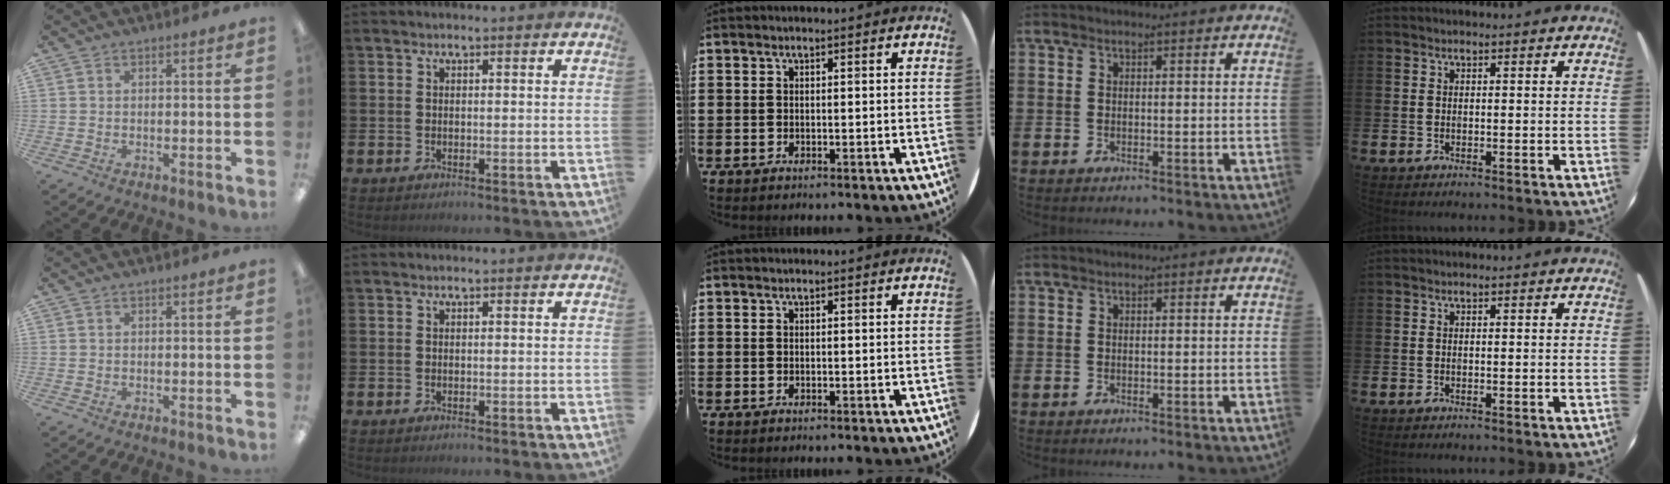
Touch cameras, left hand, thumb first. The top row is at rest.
{}